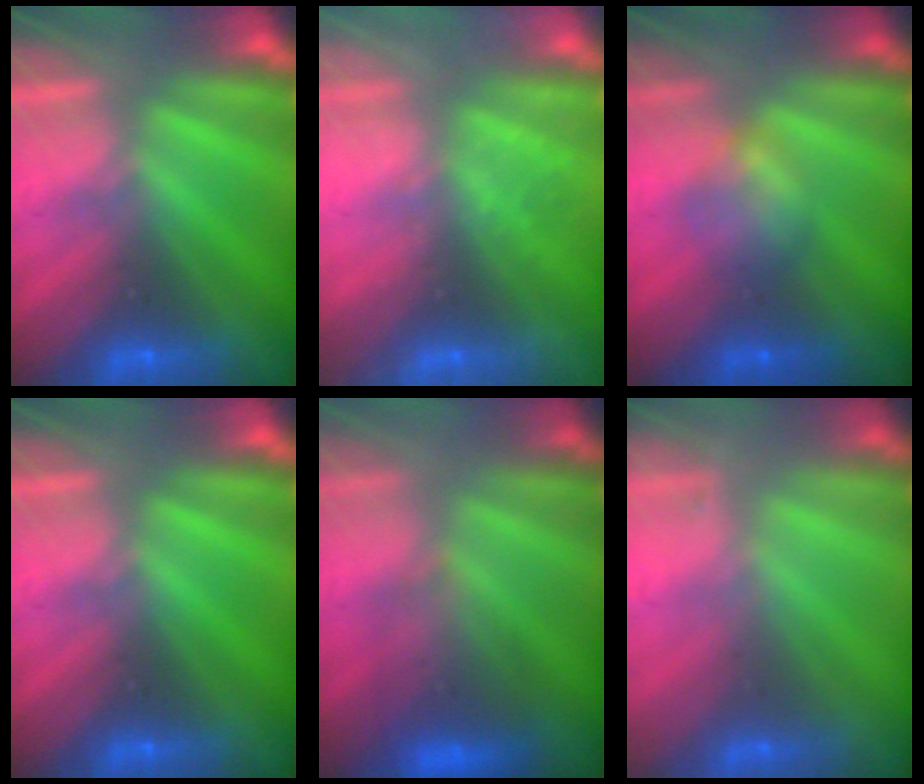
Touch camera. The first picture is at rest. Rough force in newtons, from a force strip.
{"total": 2.3}
{"total": 2.3}
{"total": 0.0}
{"total": 3.4}
{"total": 1.6}